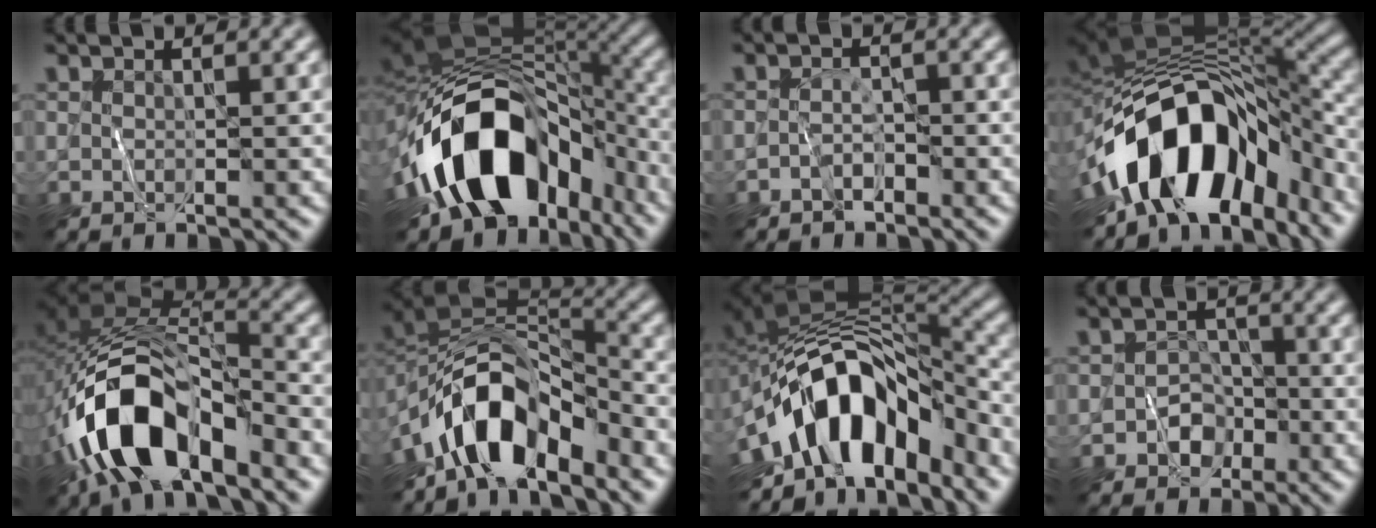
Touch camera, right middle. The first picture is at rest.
{"total": 16.4, "force": [-6.4, 9.6, 11.6], "torque": [-0.197, 0.015, -0.108]}
{"total": 1.6, "force": [-1.4, 0.7, 0.6], "torque": [-0.010, 0.013, -0.027]}
{"total": 14.3, "force": [-6.8, 8.2, 9.6], "torque": [-0.148, 0.005, -0.114]}
{"total": 12.0, "force": [-6.0, 5.9, 8.5], "torque": [-0.170, -0.002, -0.110]}
{"total": 9.4, "force": [-5.8, 4.2, 6.1], "torque": [-0.090, 0.017, -0.109]}
{"total": 13.0, "force": [-6.1, 7.2, 9.0], "torque": [-0.140, 0.016, -0.109]}
{"total": 2.4, "force": [-1.4, 1.8, 0.9], "torque": [-0.003, 0.010, -0.022]}